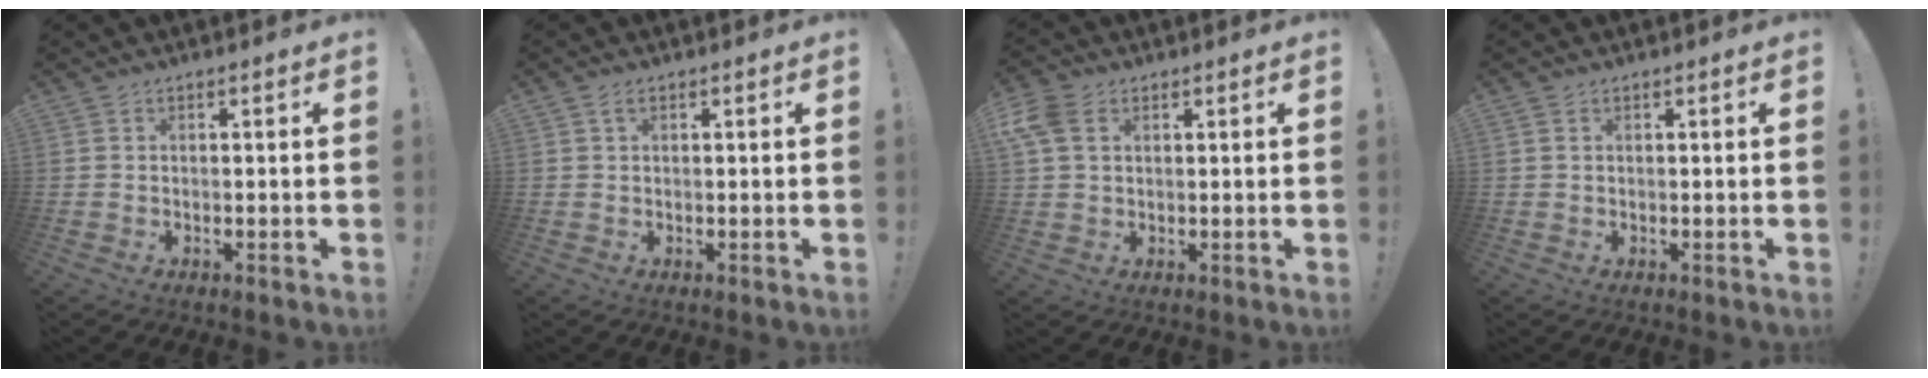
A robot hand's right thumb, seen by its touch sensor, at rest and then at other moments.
{"total": 1.9, "force": [1.0, 1.1, 1.2], "torque": [-0.023, 0.003, 0.018]}
{"total": 7.8, "force": [3.0, 5.2, 5.0], "torque": [-0.113, -0.002, 0.061]}
{"total": 1.0, "force": [0.5, 0.6, 0.5], "torque": [-0.016, 0.005, 0.011]}